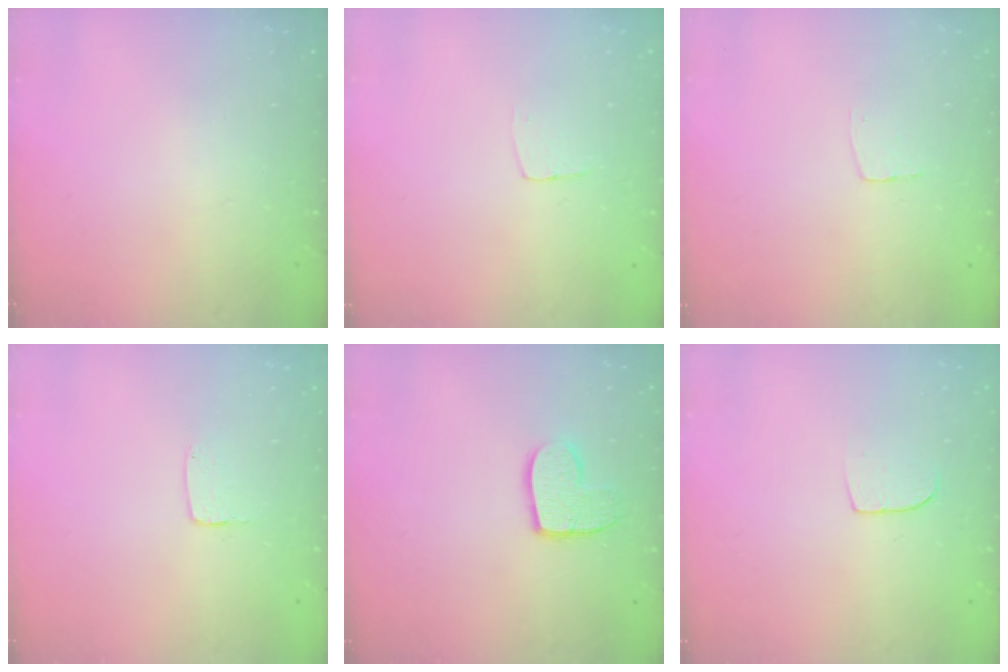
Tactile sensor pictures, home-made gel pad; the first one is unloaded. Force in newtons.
{"total": 3.2, "press": 3.2, "slide": 0.2}
{"total": 3.4, "press": 3.4, "slide": 0.2}
{"total": 2.0, "press": 2.0, "slide": 0.2}
{"total": 9.2, "press": 9.2, "slide": 0.2}
{"total": 6.4, "press": 6.4, "slide": 0.5}